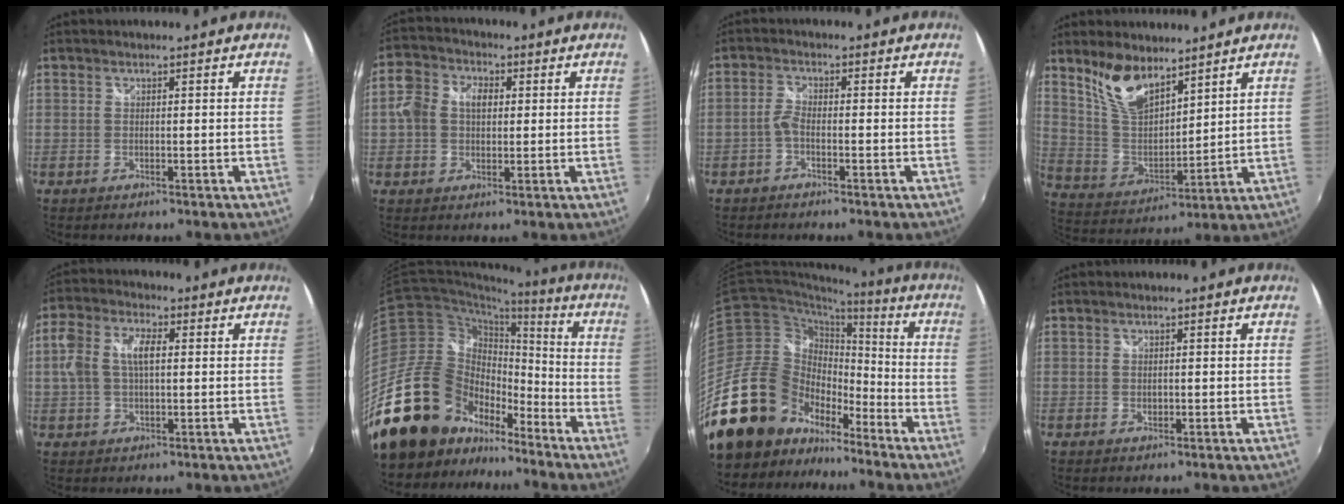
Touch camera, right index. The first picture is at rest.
{"total": 7.1, "force": [0.6, 5.7, 4.1], "torque": [-0.087, 0.028, 0.008]}
{"total": 2.0, "force": [-1.2, 0.6, 1.5], "torque": [-0.041, 0.008, -0.026]}
{"total": 11.3, "force": [8.1, 4.7, 6.3], "torque": [-0.123, 0.003, 0.166]}
{"total": 8.0, "force": [1.0, 4.4, 6.6], "torque": [-0.136, 0.021, 0.020]}
{"total": 28.5, "force": [-18.2, 16.8, 14.0], "torque": [-0.296, 0.021, -0.293]}
{"total": 26.3, "force": [-17.2, 16.1, 11.8], "torque": [-0.256, 0.023, -0.282]}
{"total": 0.8, "force": [-0.1, 0.6, 0.5], "torque": [-0.009, 0.002, 0.000]}